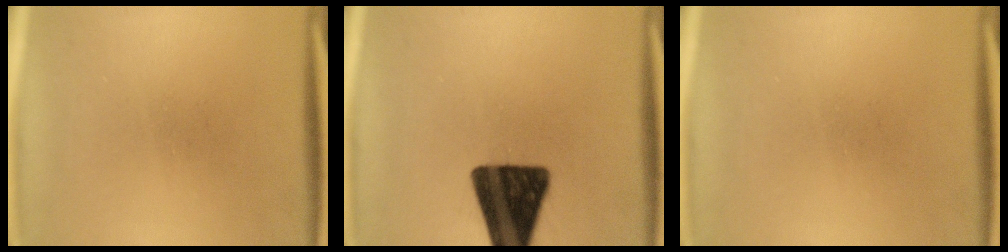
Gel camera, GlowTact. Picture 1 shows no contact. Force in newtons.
{"total": 16.4}
{"total": 0.0}